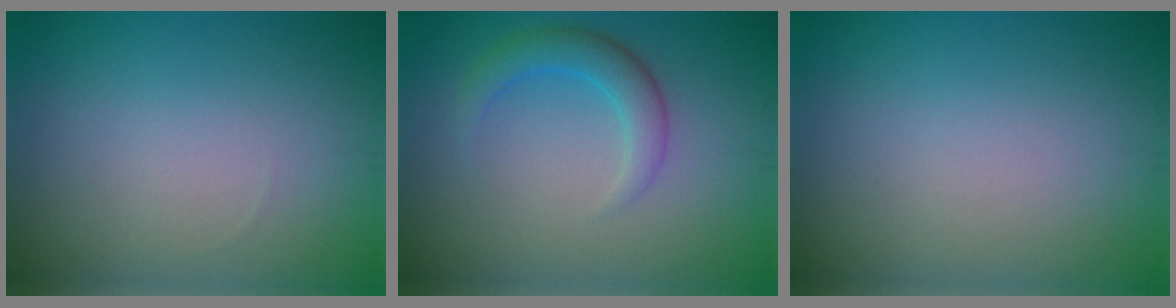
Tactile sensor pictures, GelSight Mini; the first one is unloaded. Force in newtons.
{"total": 3.0, "press": 3.0, "slide": 0.1}
{"total": 0.0}